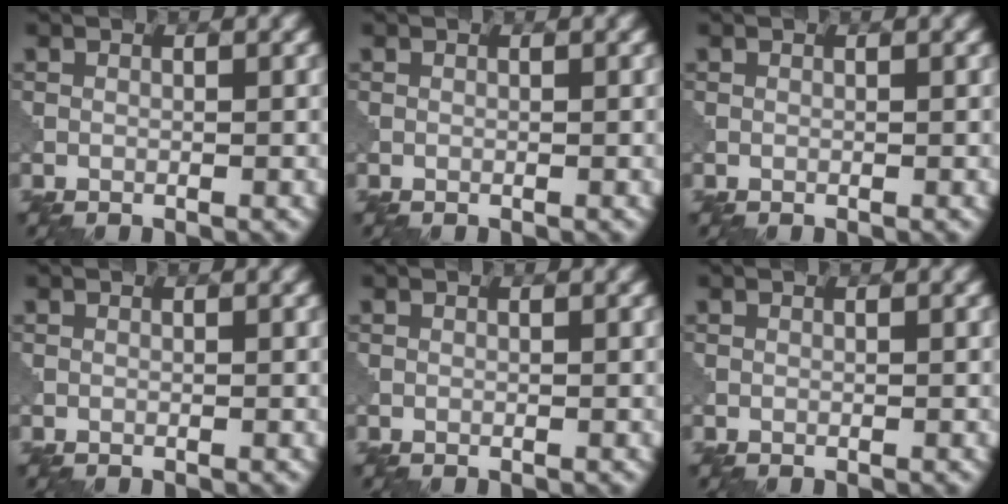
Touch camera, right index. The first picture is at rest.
{"total": 0.0}
{"total": 0.0}
{"total": 0.0}
{"total": 0.0}
{"total": 0.0}